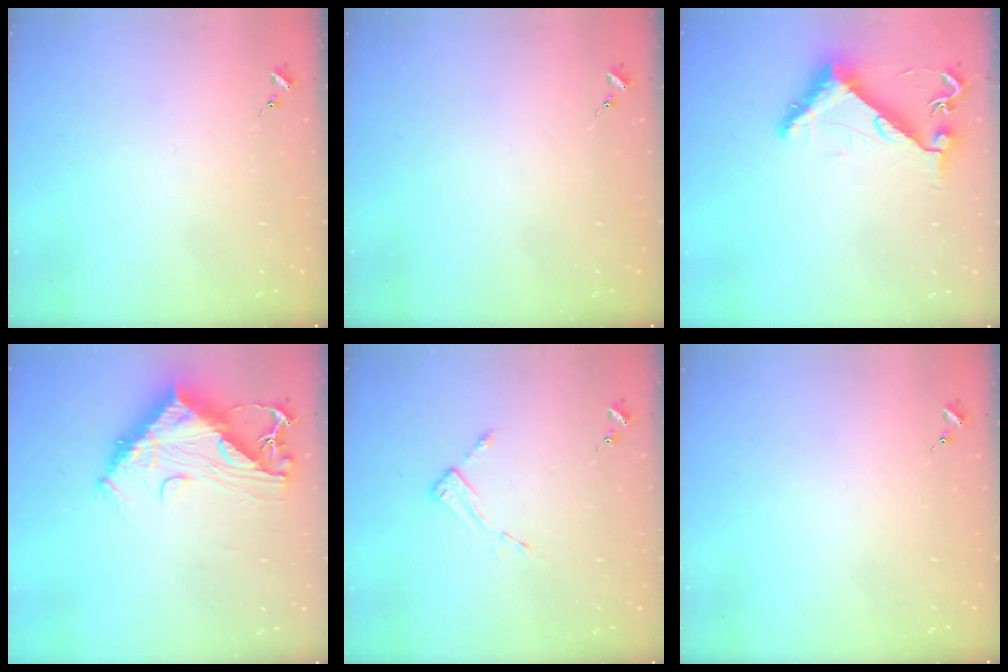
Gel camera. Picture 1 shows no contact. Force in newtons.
{"total": 0.0}
{"total": 7.9, "press": 7.9, "slide": 0.4}
{"total": 14.1, "press": 14.0, "slide": 1.3}
{"total": 2.6, "press": 2.6, "slide": 0.4}
{"total": 0.0}